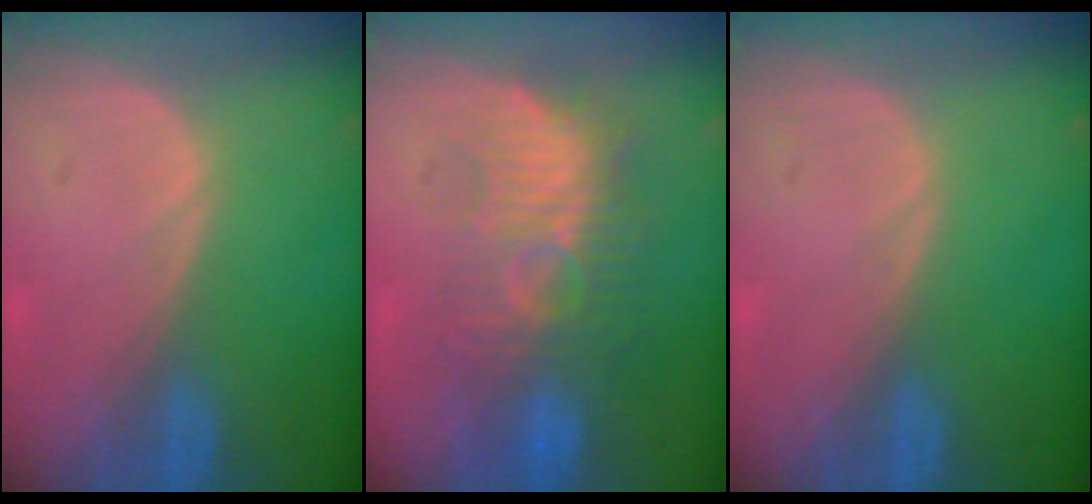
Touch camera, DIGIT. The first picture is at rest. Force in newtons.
{"total": 9.3, "press": 8.9, "slide": 2.6}
{"total": 0.0}